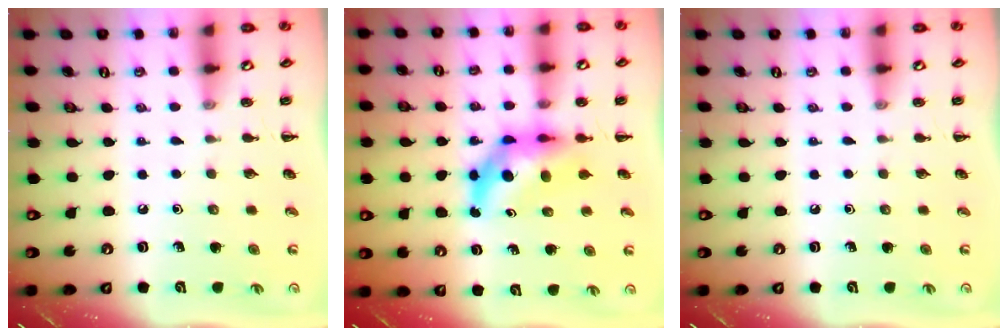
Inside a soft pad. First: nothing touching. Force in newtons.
{"total": 6.0, "press": 5.7, "slide": 1.7}
{"total": 0.0}